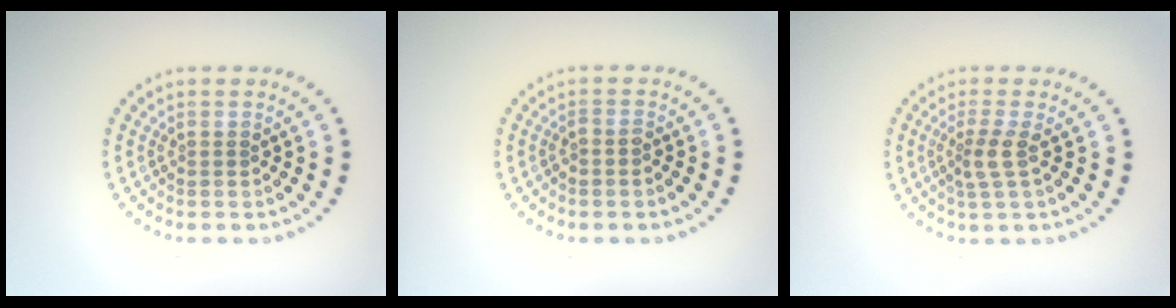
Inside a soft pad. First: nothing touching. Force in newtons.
{"total": 0.6, "press": 0.5, "slide": 0.4}
{"total": 2.0, "press": 1.6, "slide": 1.2}